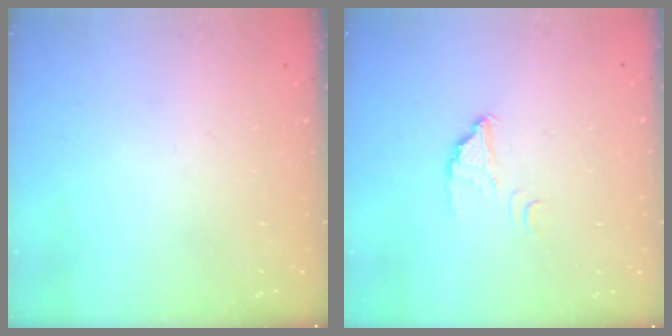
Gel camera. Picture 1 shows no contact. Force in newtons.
{"total": 3.7, "press": 3.7, "slide": 0.3}